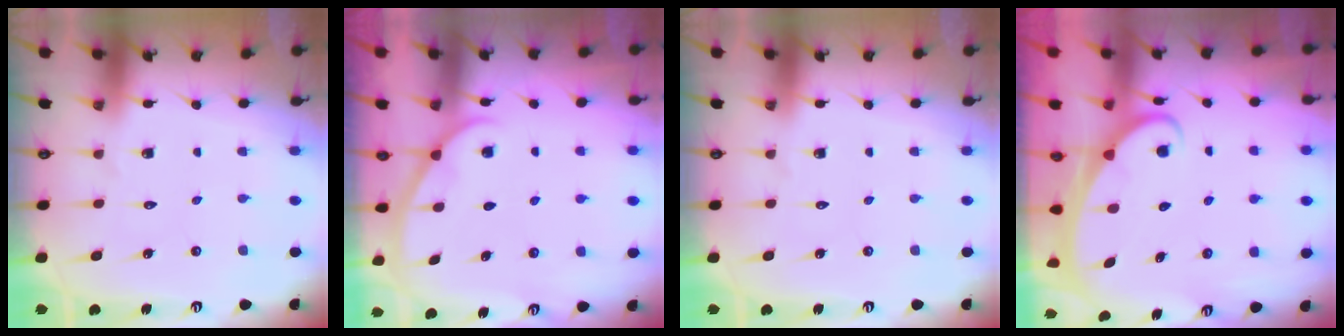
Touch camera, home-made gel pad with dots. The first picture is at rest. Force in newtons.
{"total": 0.8, "press": 0.8, "slide": 0.2}
{"total": 0.0}
{"total": 2.3, "press": 2.3, "slide": 0.3}